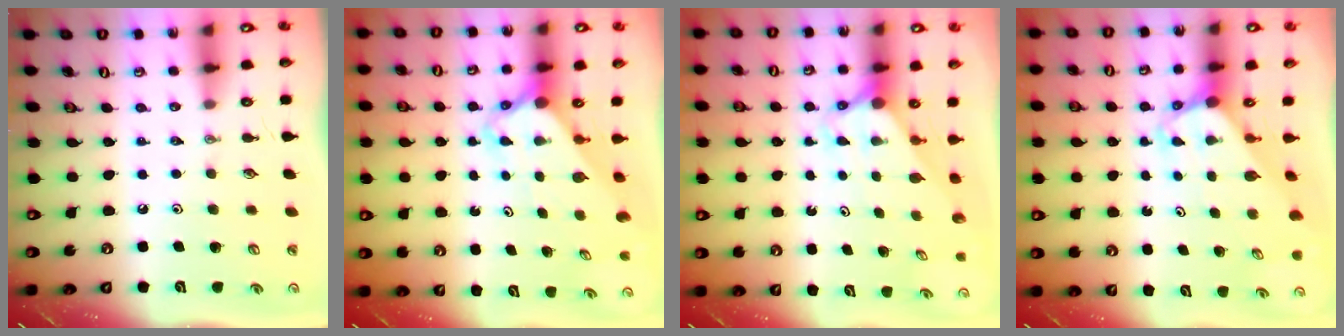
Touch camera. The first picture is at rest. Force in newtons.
{"total": 3.1, "press": 3.1, "slide": 0.2}
{"total": 2.7, "press": 2.7, "slide": 0.0}
{"total": 3.3, "press": 3.3, "slide": 0.3}